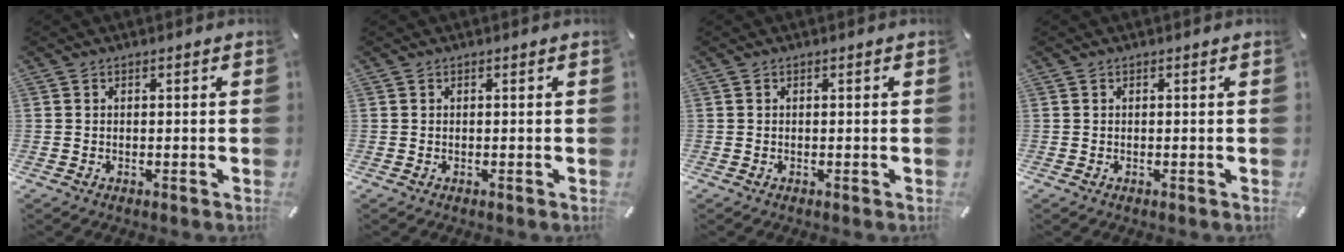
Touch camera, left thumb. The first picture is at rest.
{"total": 0.0}
{"total": 0.0}
{"total": 0.0}